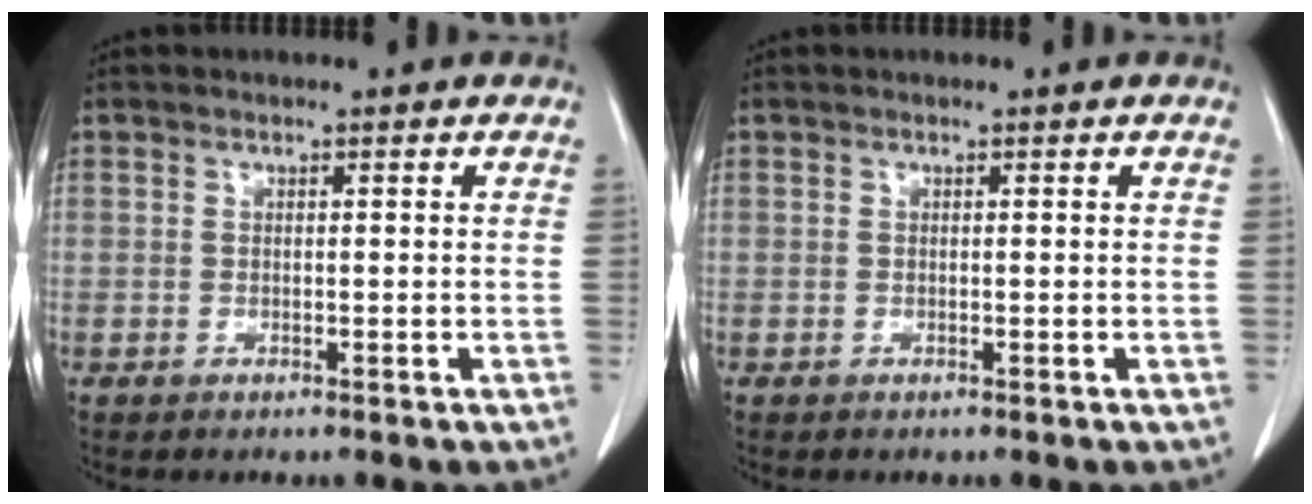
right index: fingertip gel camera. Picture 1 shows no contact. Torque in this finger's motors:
{"motor_torque": [0.00, 0.00, 0.00, 0.00]}